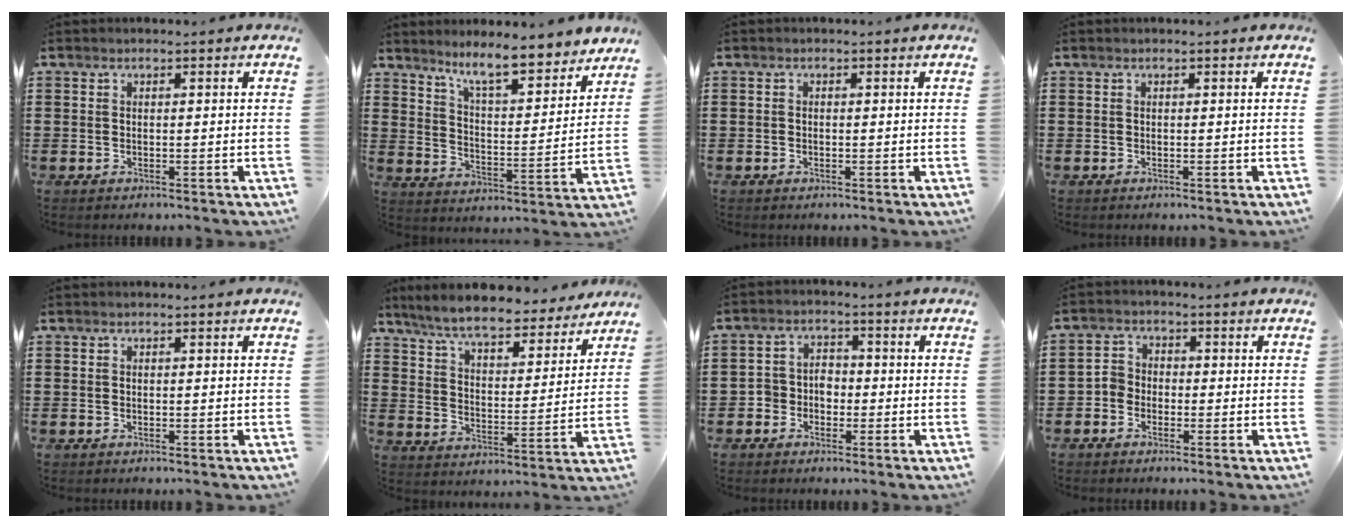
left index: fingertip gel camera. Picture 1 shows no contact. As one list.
[{"total": 8.2, "force": [7.4, 0.3, 3.6], "torque": [-0.079, -0.047, 0.126]}, {"total": 0.5, "force": [-0.3, 0.4, 0.2], "torque": [-0.006, 0.001, -0.005]}, {"total": 0.0}, {"total": 0.0}, {"total": 7.7, "force": [7.1, 0.7, 3.0], "torque": [-0.088, -0.039, 0.124]}, {"total": 3.3, "force": [-1.7, 2.7, 0.8], "torque": [-0.027, 0.009, -0.040]}, {"total": 2.6, "force": [-1.4, 2.1, 0.6], "torque": [-0.028, 0.006, -0.035]}]